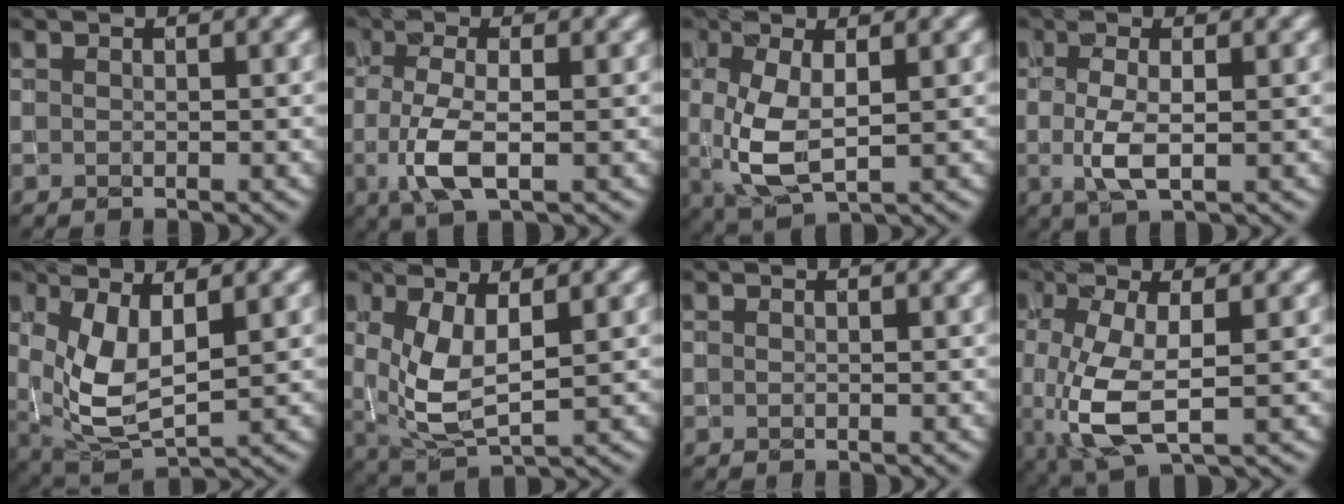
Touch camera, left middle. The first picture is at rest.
{"total": 3.8, "force": [-1.1, 1.2, 3.5], "torque": [-0.081, -0.008, -0.021]}
{"total": 4.5, "force": [0.1, 2.0, 4.1], "torque": [-0.093, -0.006, 0.008]}
{"total": 2.7, "force": [-0.4, 0.7, 2.5], "torque": [-0.054, -0.001, -0.006]}
{"total": 5.0, "force": [1.1, 2.3, 4.3], "torque": [-0.095, -0.014, 0.031]}
{"total": 4.6, "force": [0.8, 1.9, 4.1], "torque": [-0.091, -0.011, 0.026]}
{"total": 0.0}
{"total": 5.5, "force": [-0.8, 2.0, 5.1], "torque": [-0.115, -0.008, -0.011]}